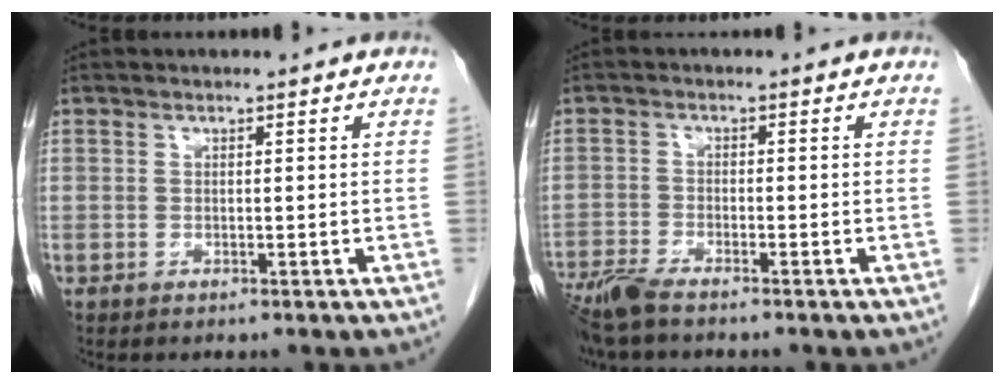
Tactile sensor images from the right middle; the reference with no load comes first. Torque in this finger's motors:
{"motor_torque": [0.37, -0.33, 0.11, 0.08]}